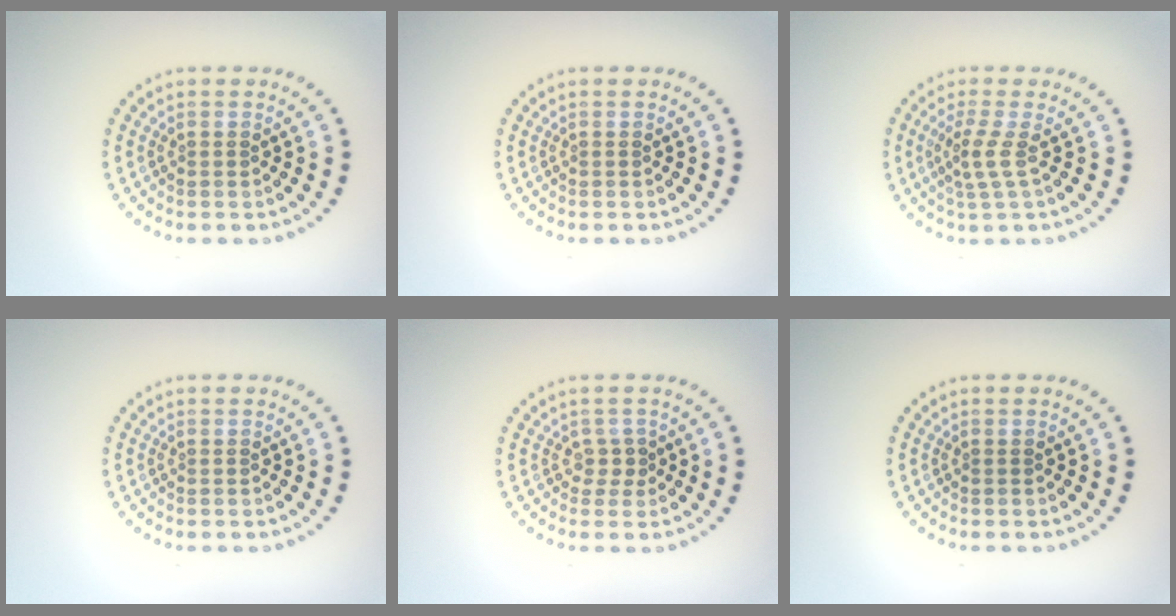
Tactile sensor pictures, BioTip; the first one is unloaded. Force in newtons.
{"total": 0.0}
{"total": 2.1, "press": 1.5, "slide": 1.5}
{"total": 0.0}
{"total": 1.4, "press": 0.9, "slide": 1.0}
{"total": 0.0}